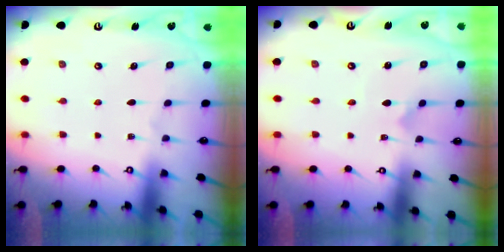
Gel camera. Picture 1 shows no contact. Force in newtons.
{"total": 1.2, "press": 1.2, "slide": 0.0}